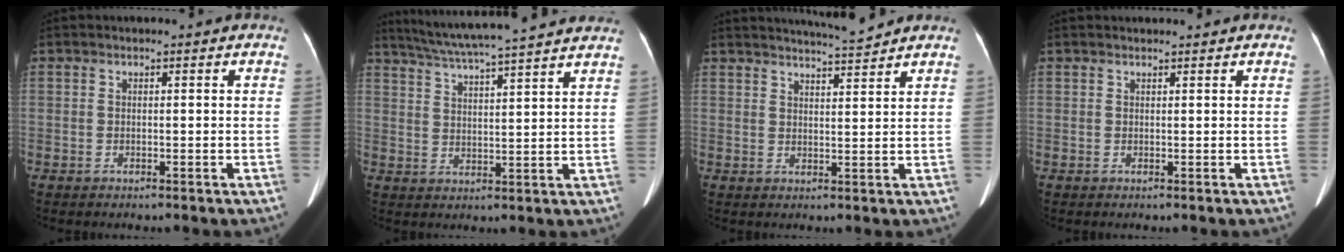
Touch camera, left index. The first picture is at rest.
{"total": 17.0, "force": [15.0, -0.5, 7.9], "torque": [-0.141, 0.017, 0.211]}
{"total": 5.2, "force": [5.1, -0.7, 1.2], "torque": [-0.024, 0.000, 0.076]}
{"total": 1.3, "force": [1.2, 0.2, 0.2], "torque": [-0.007, 0.015, 0.020]}